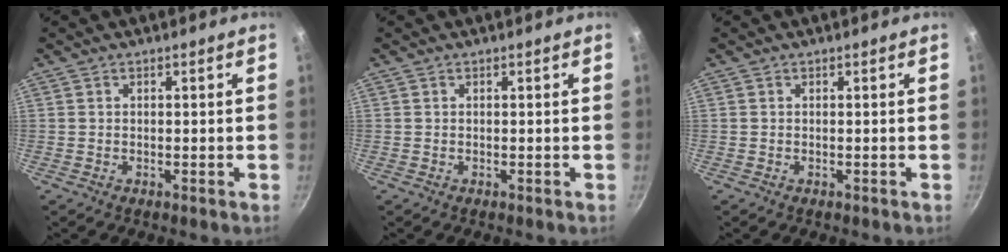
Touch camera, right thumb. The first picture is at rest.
{"total": 0.0}
{"total": 0.0}